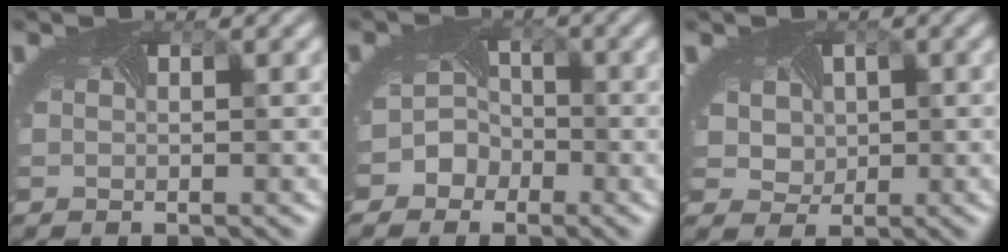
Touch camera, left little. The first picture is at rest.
{"total": 3.7, "force": [-2.1, 3.0, 0.3], "torque": [0.022, 0.006, -0.042]}
{"total": 5.0, "force": [1.4, 4.1, 2.5], "torque": [-0.049, 0.020, 0.008]}